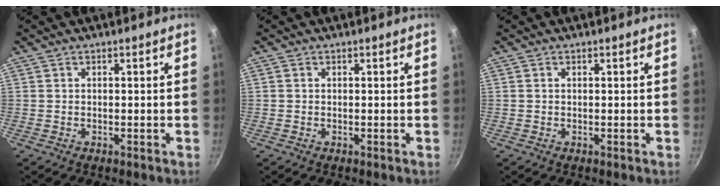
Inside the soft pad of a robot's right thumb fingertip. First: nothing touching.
{"total": 0.0}
{"total": 0.0}